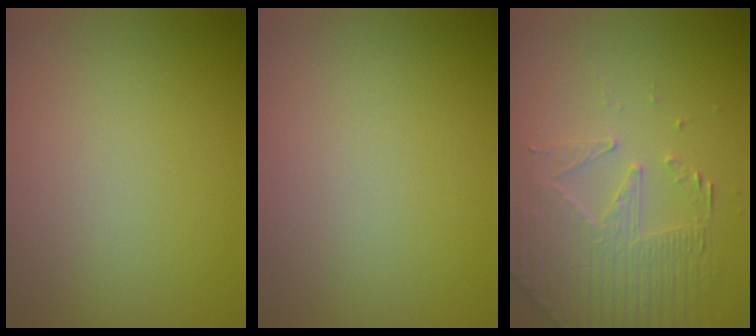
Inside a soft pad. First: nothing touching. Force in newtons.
{"total": 0.0}
{"total": 4.9, "press": 3.7, "slide": 3.3}